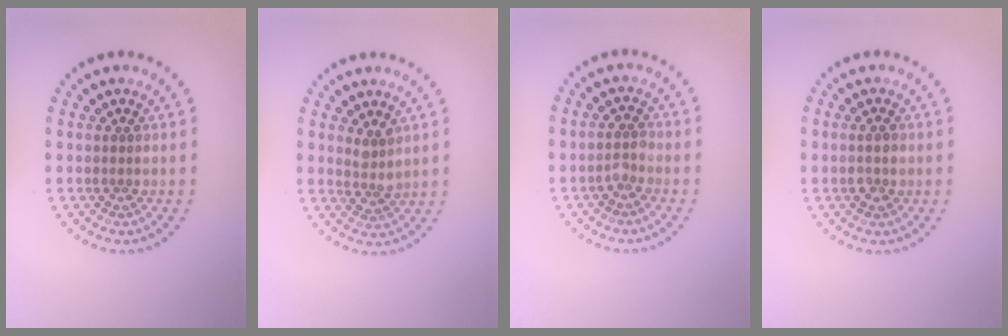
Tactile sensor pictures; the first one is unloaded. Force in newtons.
{"total": 1.8, "press": 1.3, "slide": 1.2}
{"total": 1.3, "press": 1.2, "slide": 0.6}
{"total": 1.4, "press": 1.4, "slide": 0.2}